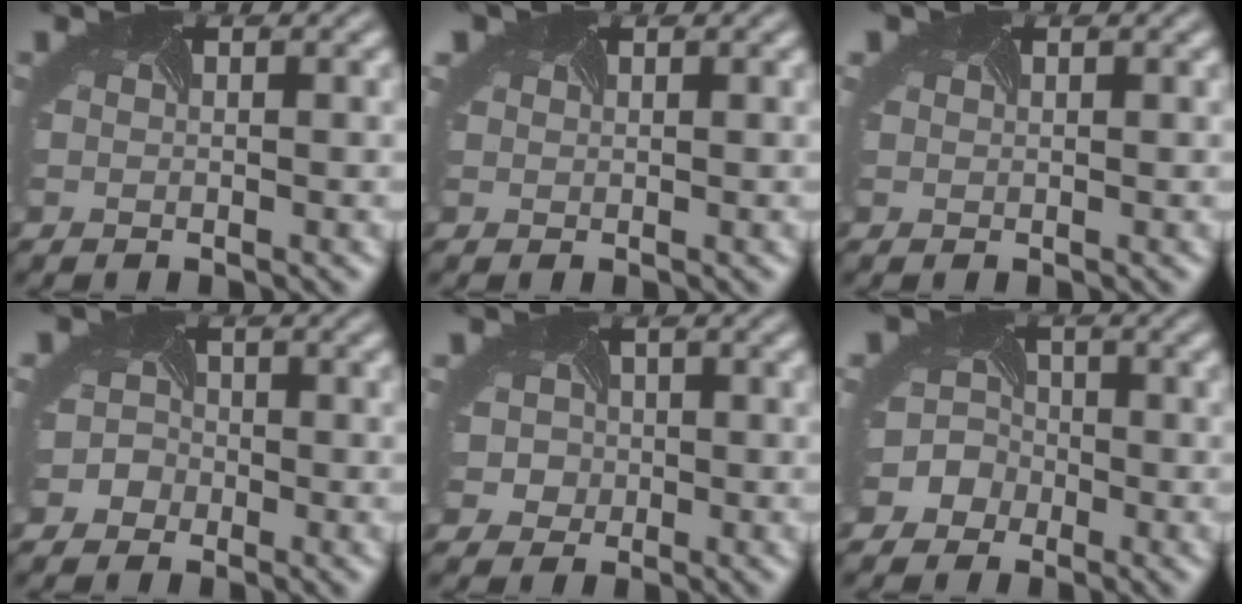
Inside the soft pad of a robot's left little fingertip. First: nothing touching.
{"total": 2.1, "force": [0.9, 1.6, 1.0], "torque": [-0.006, 0.017, -0.004]}
{"total": 1.6, "force": [0.7, 1.2, 0.7], "torque": [-0.003, 0.017, -0.006]}
{"total": 2.4, "force": [-1.2, 2.0, -0.3], "torque": [0.021, 0.008, -0.029]}
{"total": 3.7, "force": [0.0, 3.6, 0.6], "torque": [-0.005, 0.020, -0.027]}
{"total": 5.8, "force": [-2.1, 5.3, 0.9], "torque": [-0.010, 0.016, -0.070]}